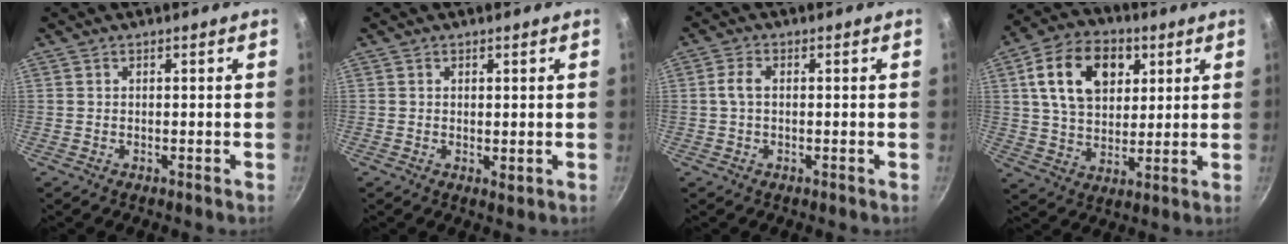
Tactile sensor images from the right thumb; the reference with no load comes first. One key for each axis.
{"total": 1.3, "fx": 0.5, "fy": 0.8, "fz": 0.8, "tx": -0.012, "ty": -0.006, "tz": 0.008}
{"total": 2.9, "fx": 0.2, "fy": 1.5, "fz": 2.5, "tx": -0.057, "ty": 0.008, "tz": 0.001}
{"total": 16.1, "fx": 5.3, "fy": 11.0, "fz": 10.5, "tx": -0.153, "ty": -0.002, "tz": 0.082}